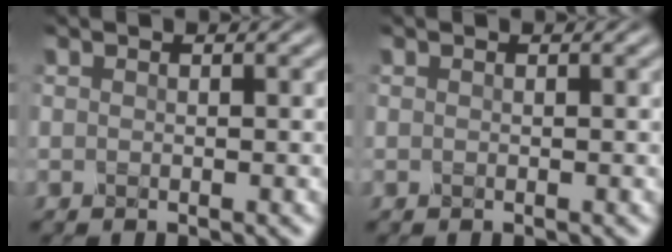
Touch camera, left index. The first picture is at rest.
{"total": 0.0}